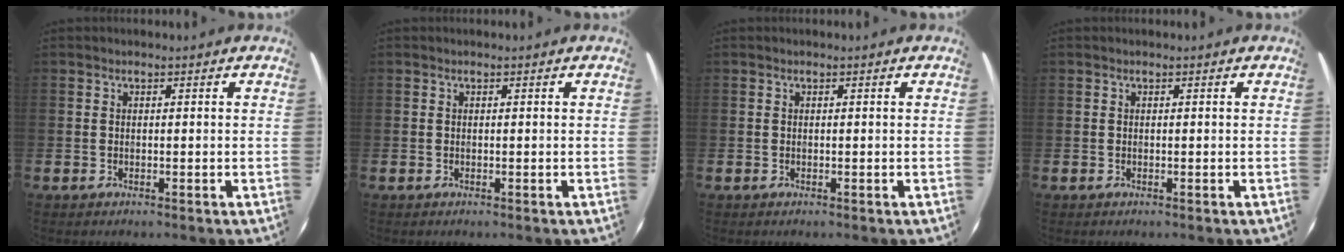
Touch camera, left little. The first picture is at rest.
{"total": 0.0}
{"total": 0.0}
{"total": 0.0}